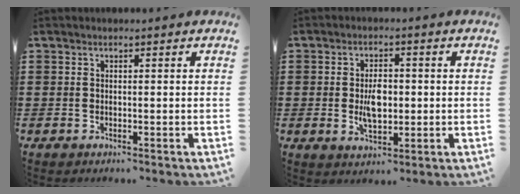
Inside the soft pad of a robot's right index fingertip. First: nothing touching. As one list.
[{"total": 4.9, "force": [-0.2, 2.8, 4.0], "torque": [-0.070, 0.006, -0.005]}]